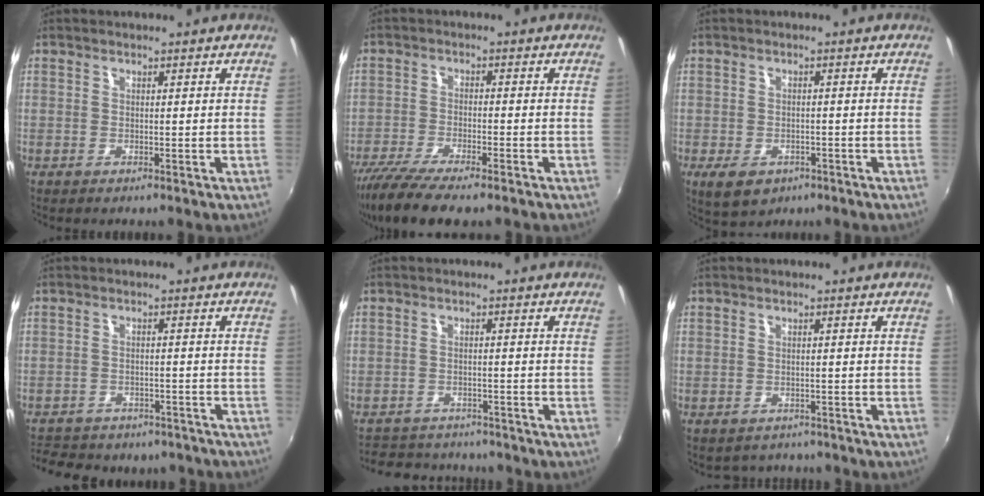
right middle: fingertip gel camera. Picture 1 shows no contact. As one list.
[{"total": 10.0, "force": [-8.0, 1.9, 5.8], "torque": [-0.138, -0.036, -0.147]}, {"total": 6.2, "force": [-3.2, 4.0, 3.5], "torque": [-0.075, -0.020, -0.048]}, {"total": 15.4, "force": [-12.5, 7.0, 5.7], "torque": [-0.136, -0.001, -0.162]}, {"total": 9.4, "force": [-8.4, 3.6, 2.2], "torque": [-0.062, 0.012, -0.122]}, {"total": 4.0, "force": [-3.4, 2.0, 0.6], "torque": [-0.015, -0.011, -0.045]}]